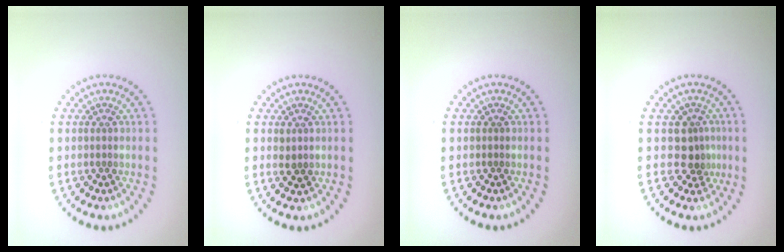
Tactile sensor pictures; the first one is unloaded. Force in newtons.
{"total": 0.9, "press": 0.8, "slide": 0.3}
{"total": 0.0}
{"total": 2.4, "press": 1.9, "slide": 1.4}